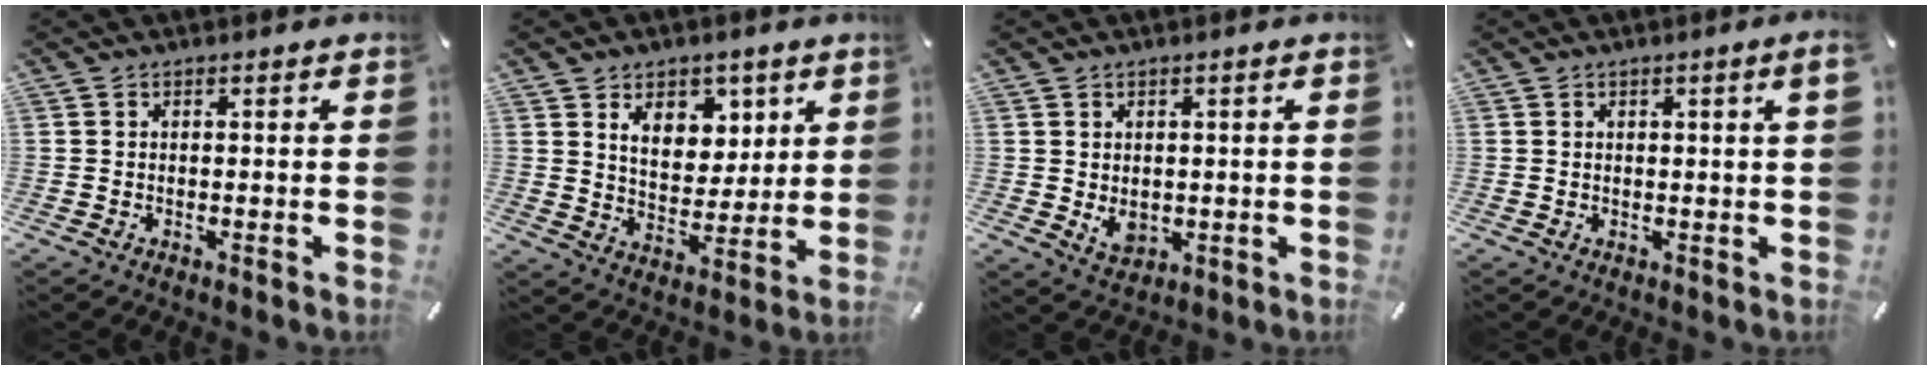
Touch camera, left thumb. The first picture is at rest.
{"total": 9.3, "force": [4.8, 6.9, 3.9], "torque": [-0.059, -0.023, 0.085]}
{"total": 4.5, "force": [-0.1, 3.6, 2.6], "torque": [-0.034, -0.003, 0.000]}
{"total": 1.9, "force": [0.7, 0.1, 1.8], "torque": [-0.035, 0.001, 0.010]}